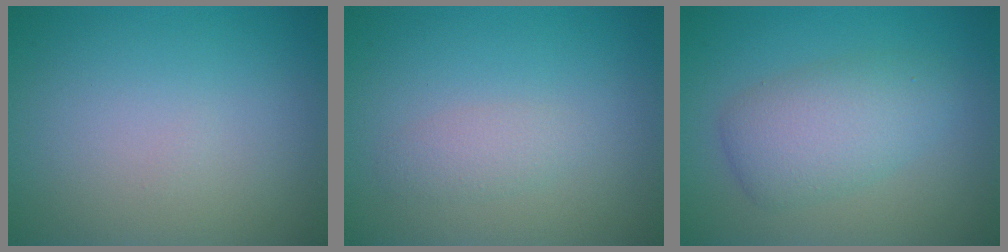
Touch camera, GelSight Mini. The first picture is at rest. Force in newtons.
{"total": 1.4, "press": 1.4, "slide": 0.1}
{"total": 4.4, "press": 4.4, "slide": 0.1}